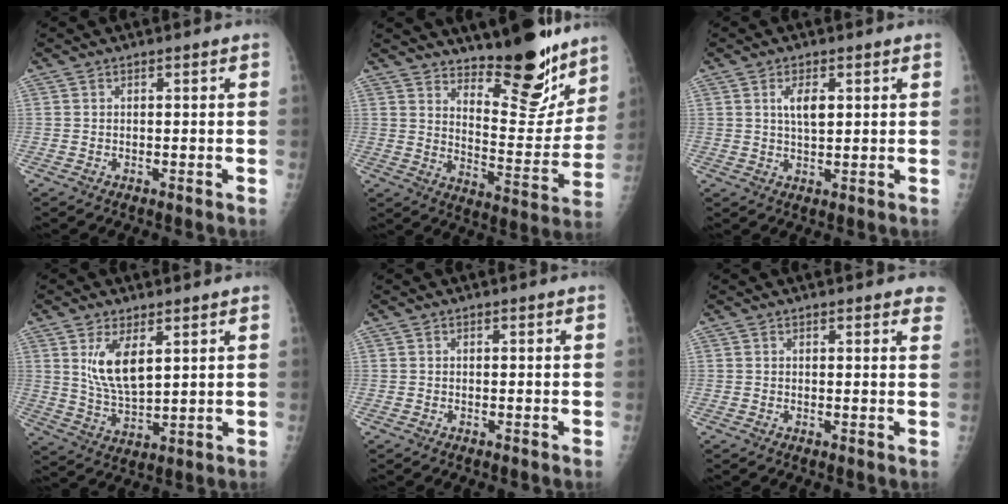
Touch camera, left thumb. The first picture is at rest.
{"total": 18.1, "force": [14.1, 6.0, 9.5], "torque": [-0.081, -0.123, 0.209]}
{"total": 4.1, "force": [1.4, 1.9, 3.4], "torque": [-0.055, -0.008, 0.024]}
{"total": 8.8, "force": [3.6, 4.0, 7.0], "torque": [-0.116, -0.024, 0.080]}
{"total": 0.0}
{"total": 3.9, "force": [3.1, 1.2, 1.9], "torque": [0.001, -0.004, 0.028]}